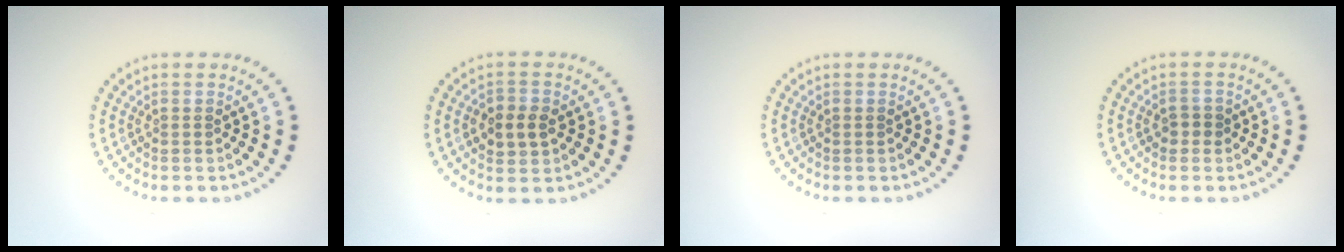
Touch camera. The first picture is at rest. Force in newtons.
{"total": 2.6, "press": 2.6, "slide": 0.3}
{"total": 0.0}
{"total": 1.2, "press": 1.1, "slide": 0.4}